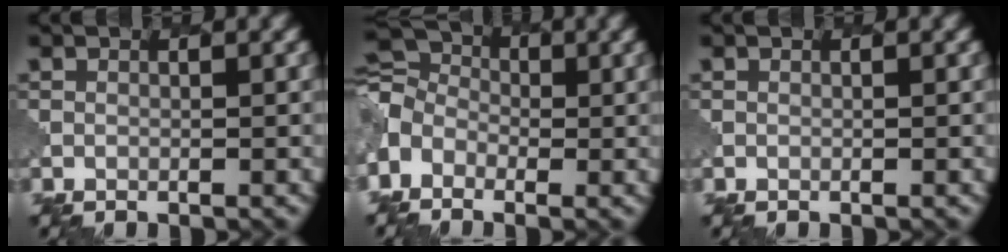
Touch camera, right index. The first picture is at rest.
{"total": 5.2, "force": [-2.0, 3.8, 2.9], "torque": [-0.064, -0.001, -0.050]}
{"total": 0.0}